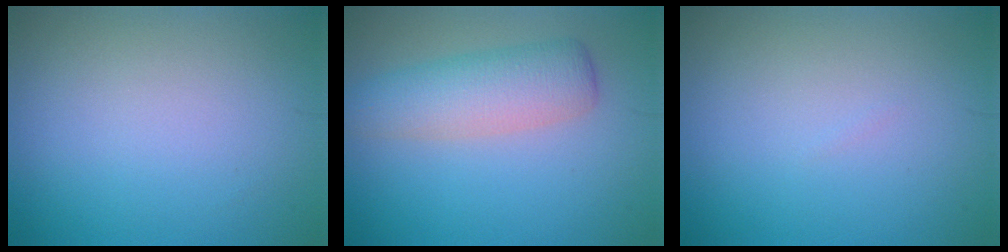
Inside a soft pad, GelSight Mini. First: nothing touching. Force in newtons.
{"total": 4.5, "press": 4.5, "slide": 0.1}
{"total": 0.0}